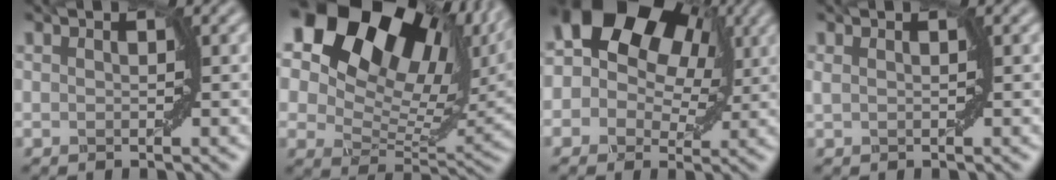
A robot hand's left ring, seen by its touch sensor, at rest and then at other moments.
{"total": 18.6, "force": [9.2, 11.9, 11.0], "torque": [-0.188, 0.045, 0.159]}
{"total": 14.3, "force": [5.4, 10.3, 8.3], "torque": [-0.121, 0.062, 0.052]}
{"total": 0.5, "force": [0.3, 0.1, 0.4], "torque": [-0.011, 0.003, 0.005]}